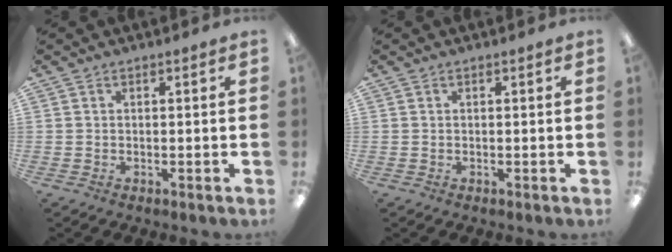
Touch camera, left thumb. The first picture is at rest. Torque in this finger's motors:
{"motor_torque": [-0.04, 0.04, -0.20, 0.18, 0.01]}